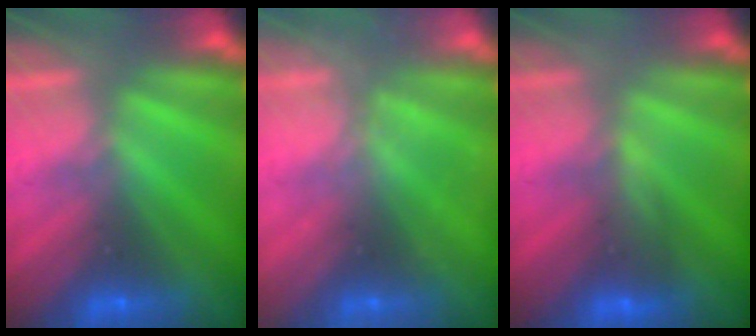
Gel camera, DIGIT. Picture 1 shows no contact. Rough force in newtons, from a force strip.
{"total": 2.2}
{"total": 4.7}